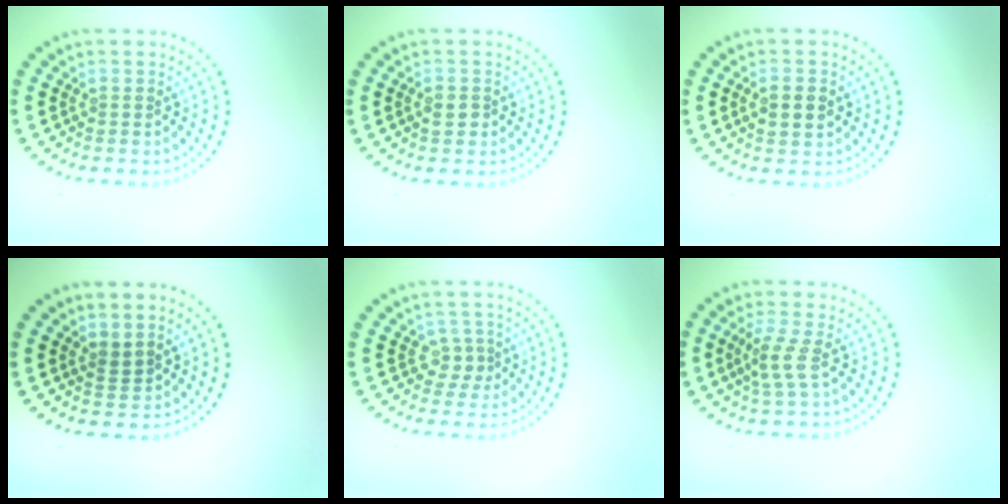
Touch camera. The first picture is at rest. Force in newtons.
{"total": 1.2, "press": 1.2, "slide": 0.4}
{"total": 2.1, "press": 2.1, "slide": 0.1}
{"total": 1.3, "press": 1.1, "slide": 0.8}
{"total": 1.7, "press": 1.3, "slide": 1.1}
{"total": 2.1, "press": 1.5, "slide": 1.4}